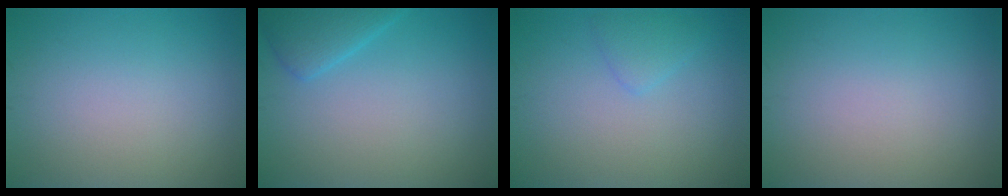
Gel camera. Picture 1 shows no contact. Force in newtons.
{"total": 2.7, "press": 2.7, "slide": 0.2}
{"total": 1.5, "press": 1.5, "slide": 0.1}
{"total": 0.0}